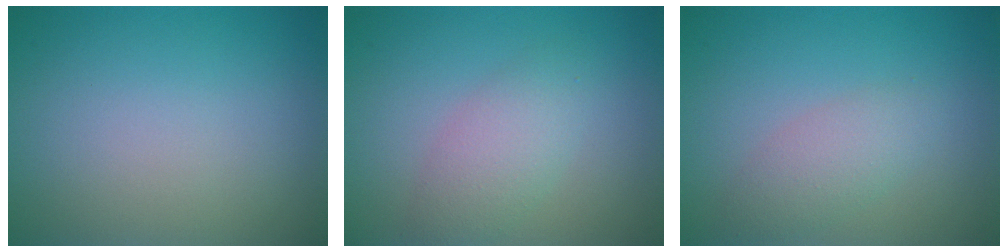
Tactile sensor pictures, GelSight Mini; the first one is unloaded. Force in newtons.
{"total": 3.0, "press": 3.0, "slide": 0.1}
{"total": 2.3, "press": 2.3, "slide": 0.1}